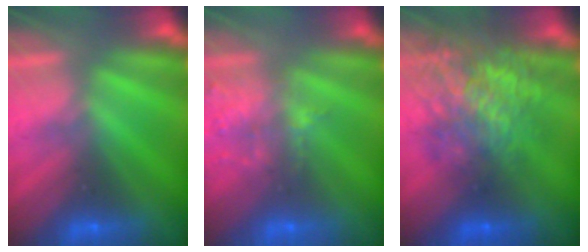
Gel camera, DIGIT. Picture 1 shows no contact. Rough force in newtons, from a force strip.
{"total": 1.7}
{"total": 5.8}